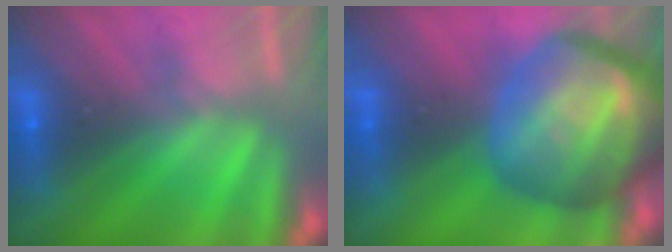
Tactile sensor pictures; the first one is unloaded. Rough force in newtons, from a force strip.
{"total": 7.4}